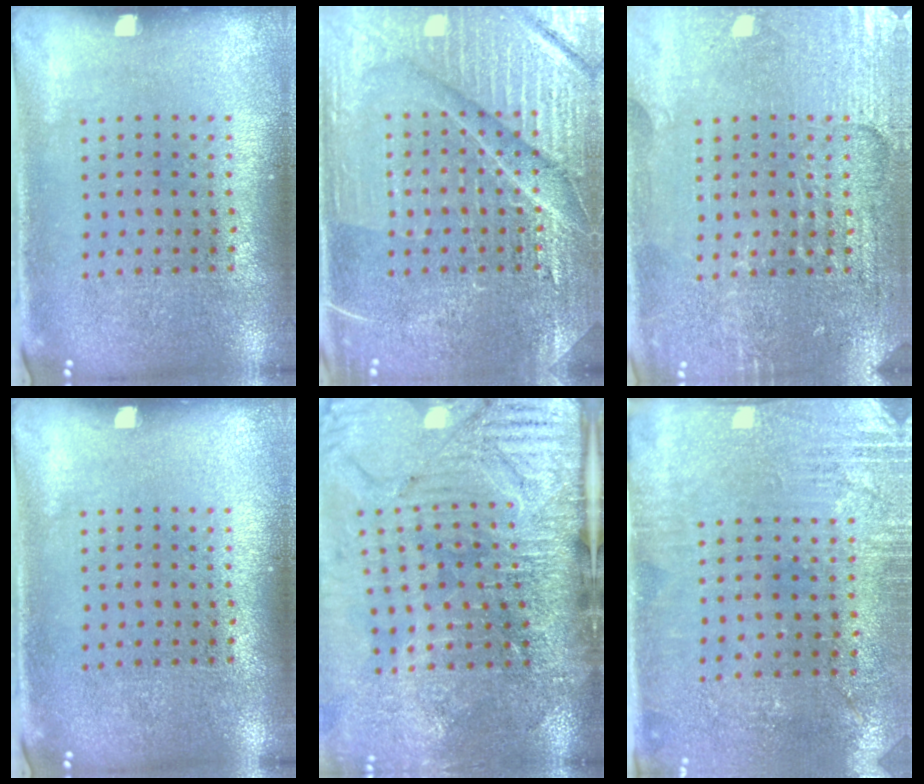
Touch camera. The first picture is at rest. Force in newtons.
{"total": 4.8, "press": 4.8, "slide": 0.5}
{"total": 3.3, "press": 3.3, "slide": 0.7}
{"total": 0.0}
{"total": 4.4, "press": 3.8, "slide": 2.2}
{"total": 2.8, "press": 2.5, "slide": 1.2}